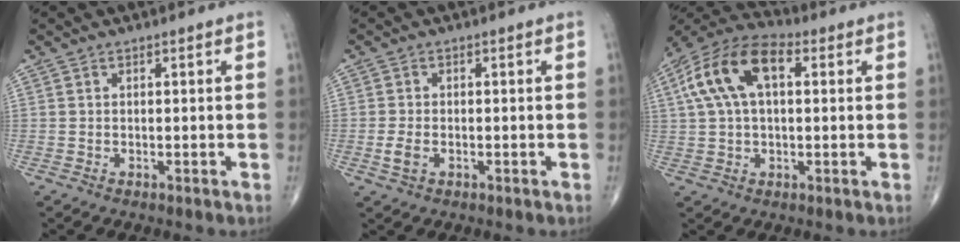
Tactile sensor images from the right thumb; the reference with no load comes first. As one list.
[{"total": 2.8, "force": [-0.8, 1.7, 2.1], "torque": [-0.046, 0.002, -0.016]}, {"total": 14.1, "force": [3.6, 7.6, 11.3], "torque": [-0.220, 0.033, 0.058]}]